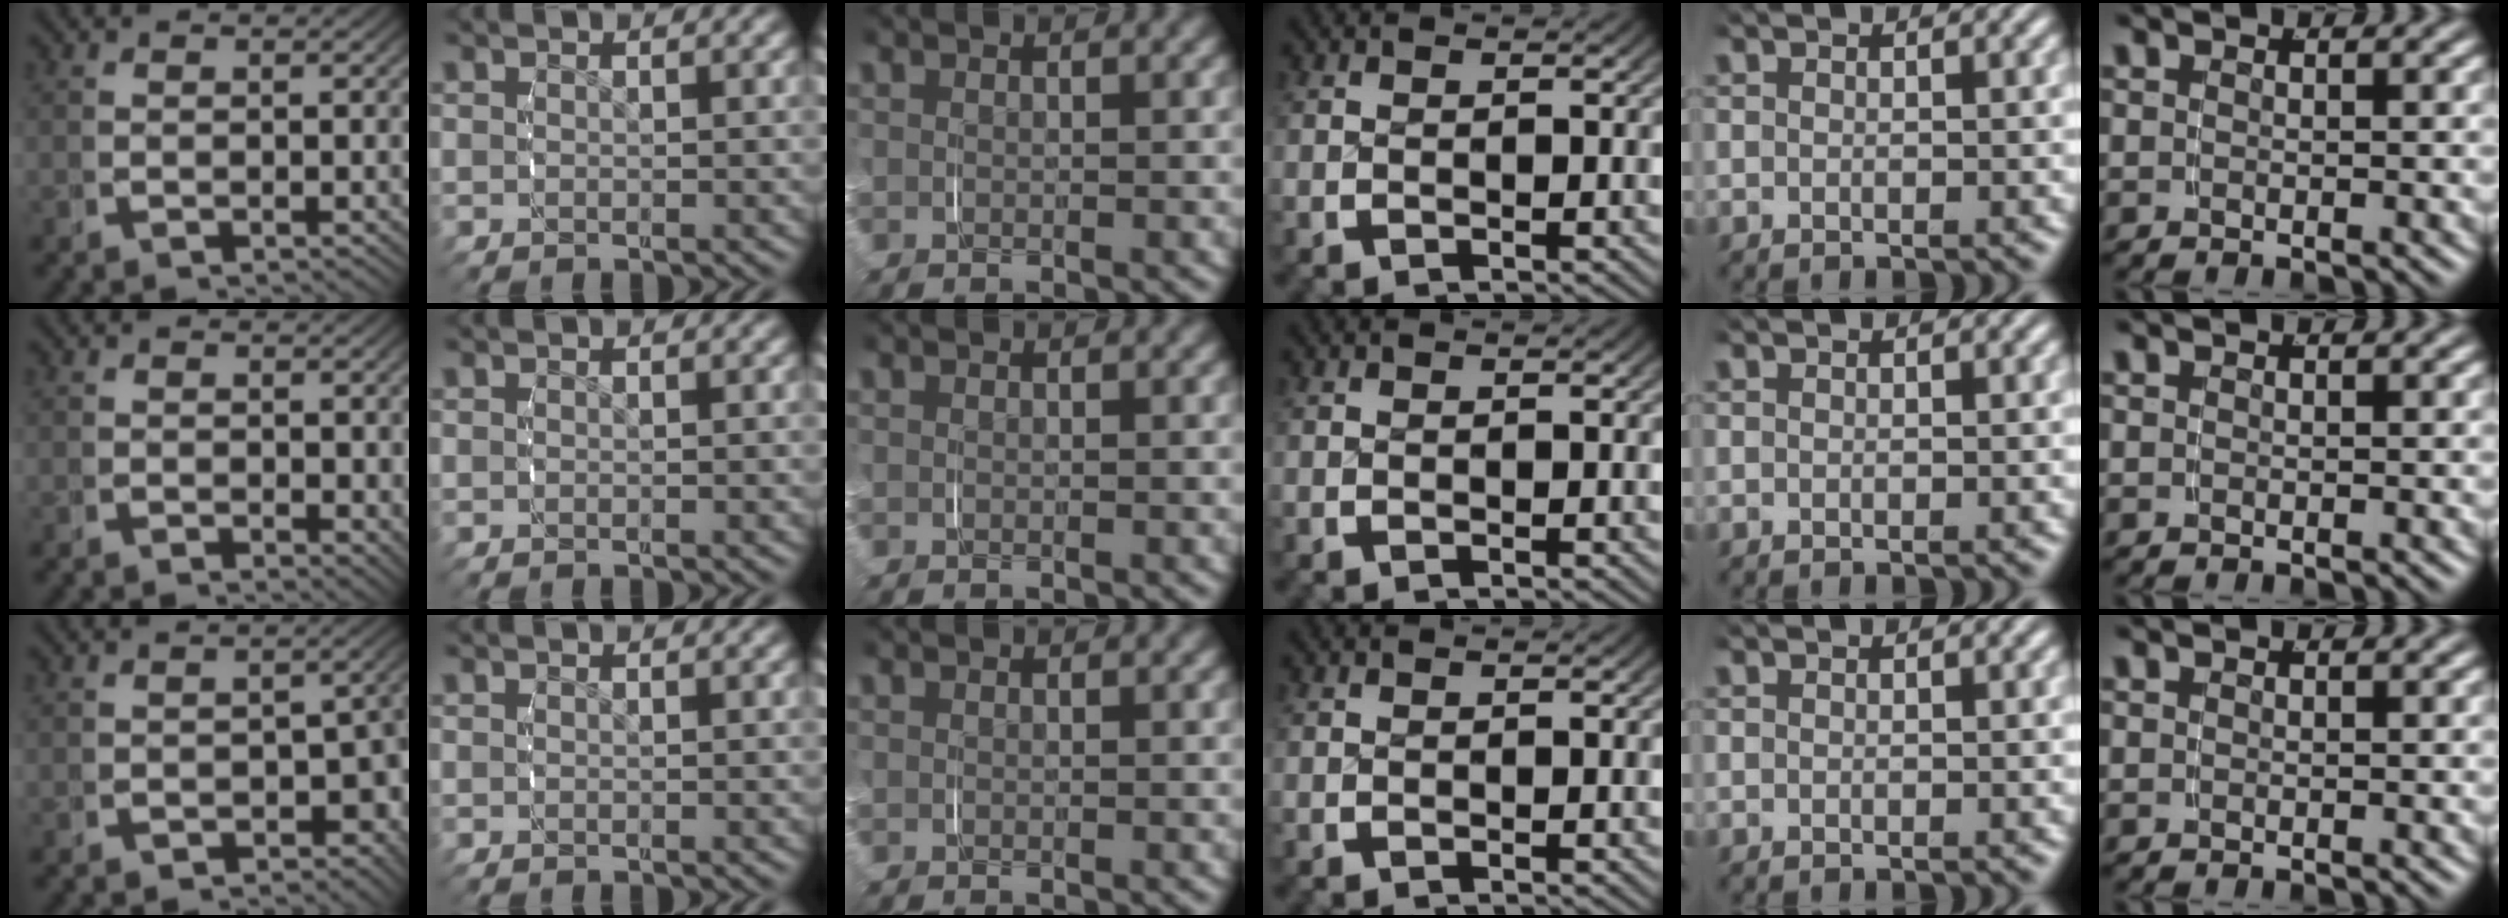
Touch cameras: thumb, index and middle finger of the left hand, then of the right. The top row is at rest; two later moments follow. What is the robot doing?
{"motion": "grasp_and_lifting", "object": "string"}